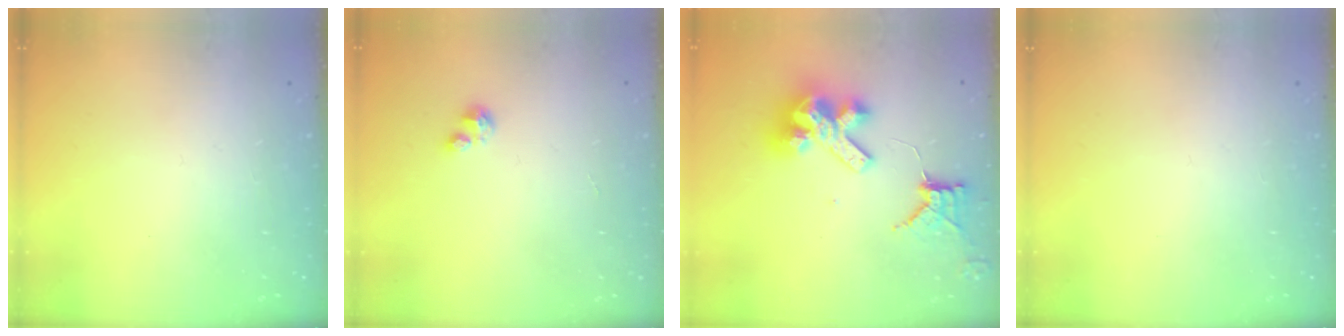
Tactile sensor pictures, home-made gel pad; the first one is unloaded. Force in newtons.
{"total": 1.7, "press": 1.7, "slide": 0.4}
{"total": 13.7, "press": 13.6, "slide": 1.8}
{"total": 0.0}